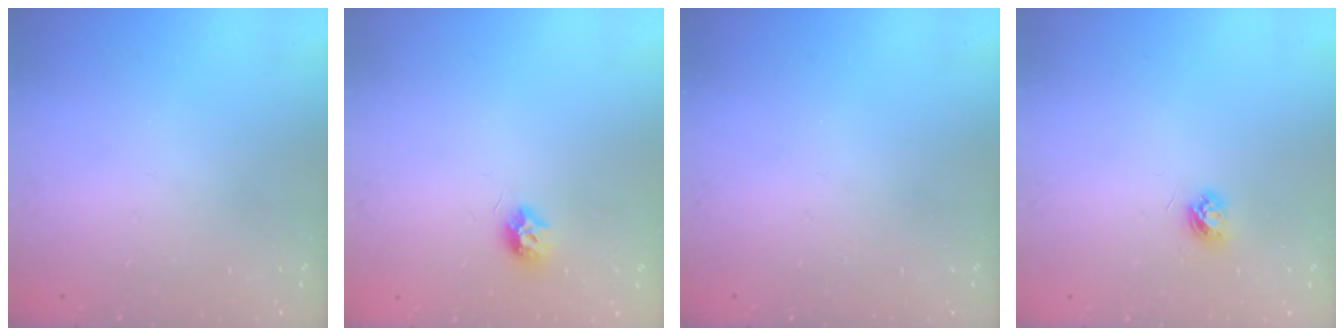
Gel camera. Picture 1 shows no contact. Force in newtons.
{"total": 7.4, "press": 7.4, "slide": 0.2}
{"total": 0.0}
{"total": 3.6, "press": 3.5, "slide": 0.4}